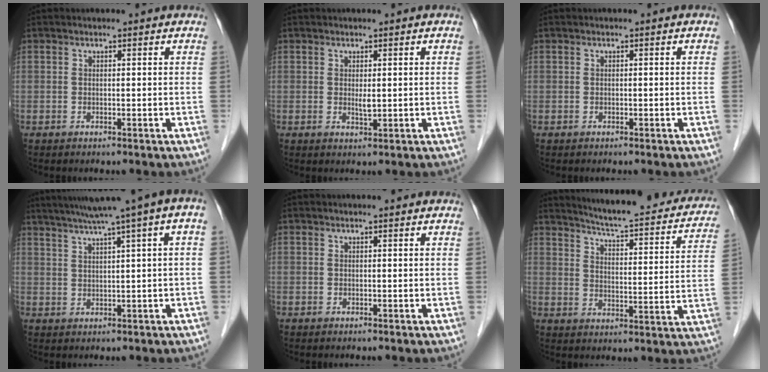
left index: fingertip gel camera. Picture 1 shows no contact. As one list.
[{"total": 1.3, "force": [0.1, 0.4, 1.3], "torque": [-0.026, -0.007, 0.005]}, {"total": 0.0}, {"total": 10.9, "force": [6.2, -0.5, 8.9], "torque": [-0.139, 0.039, 0.088]}, {"total": 0.8, "force": [0.8, 0.2, 0.3], "torque": [-0.007, 0.014, 0.011]}, {"total": 21.7, "force": [19.4, 3.6, 8.9], "torque": [-0.113, -0.040, 0.231]}]